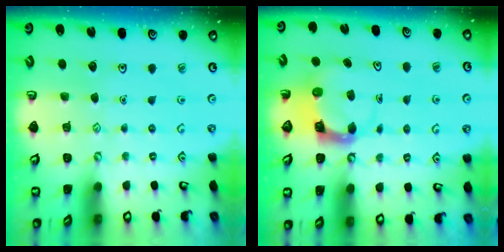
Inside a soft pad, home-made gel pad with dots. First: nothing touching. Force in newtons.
{"total": 3.9, "press": 3.9, "slide": 0.5}